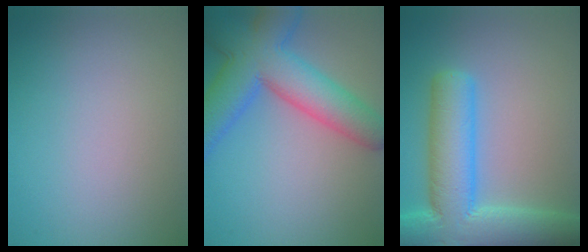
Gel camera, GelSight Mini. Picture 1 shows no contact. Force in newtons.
{"total": 8.0, "press": 8.0, "slide": 0.4}
{"total": 10.3, "press": 10.3, "slide": 0.5}